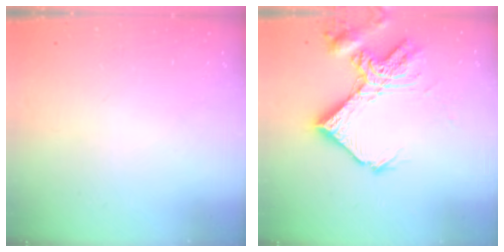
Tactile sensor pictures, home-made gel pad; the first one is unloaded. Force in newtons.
{"total": 17.3, "press": 17.2, "slide": 2.0}